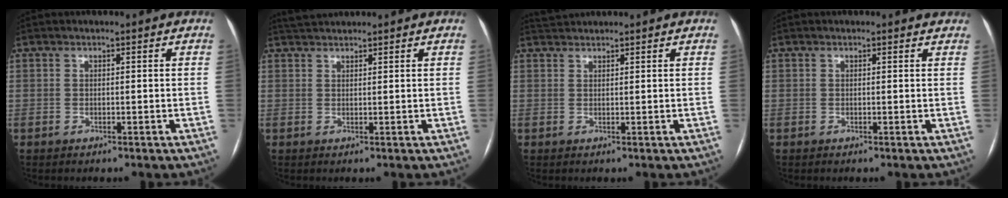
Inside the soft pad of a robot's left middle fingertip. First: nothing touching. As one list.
[{"total": 2.7, "force": [2.6, 0.2, 0.5], "torque": [-0.012, 0.024, 0.050]}, {"total": 2.0, "force": [2.0, 0.0, 0.0], "torque": [-0.008, 0.019, 0.041]}, {"total": 1.7, "force": [1.5, 0.7, 0.1], "torque": [-0.005, 0.001, 0.001]}]